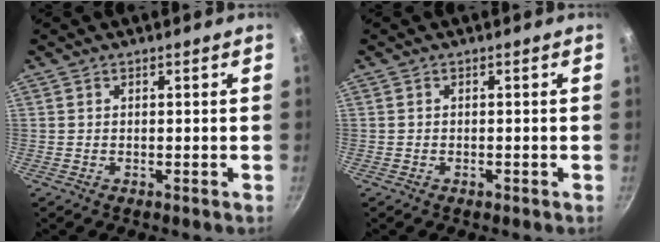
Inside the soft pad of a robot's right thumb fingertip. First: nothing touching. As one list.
[{"total": 0.7, "force": [-0.4, 0.4, 0.3], "torque": [-0.006, 0.003, -0.006]}]